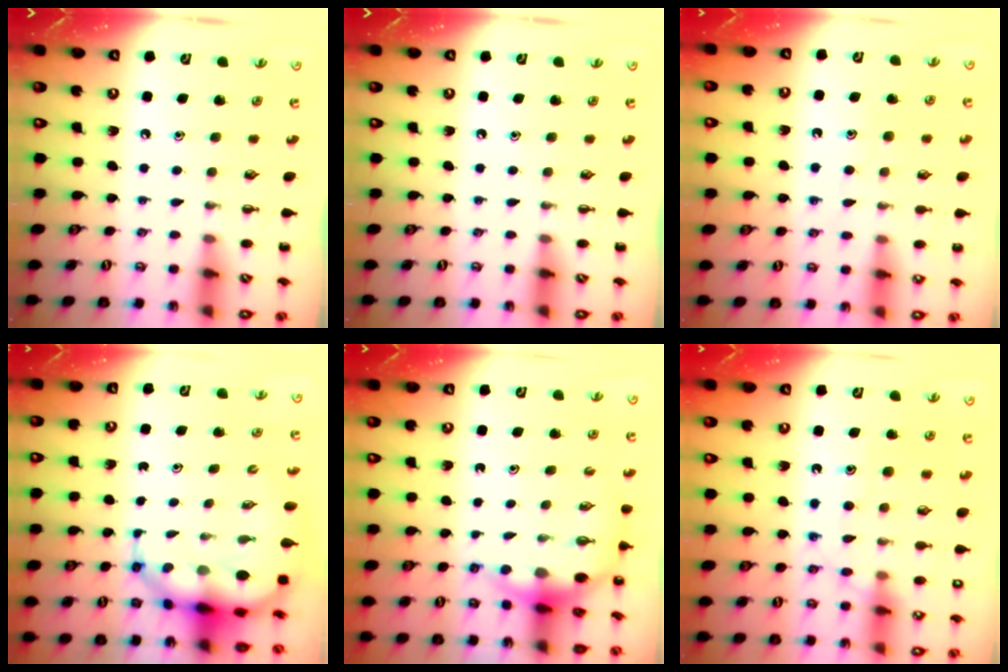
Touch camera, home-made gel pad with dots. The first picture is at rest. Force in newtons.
{"total": 0.0}
{"total": 10.6, "press": 10.5, "slide": 1.2}
{"total": 9.5, "press": 9.2, "slide": 2.5}
{"total": 7.2, "press": 7.1, "slide": 1.1}
{"total": 12.8, "press": 12.8, "slide": 0.7}